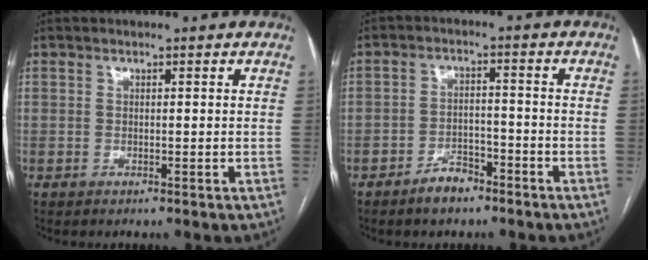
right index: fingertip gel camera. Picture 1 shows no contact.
{"total": 4.6, "force": [-3.5, 2.2, 2.2], "torque": [-0.036, 0.005, -0.055]}